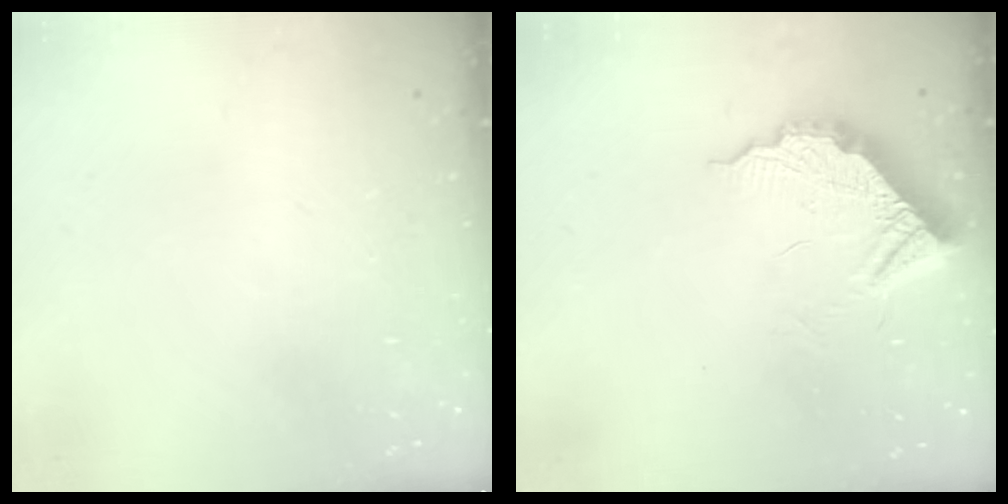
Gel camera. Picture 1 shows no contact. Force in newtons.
{"total": 10.5, "press": 10.5, "slide": 0.6}